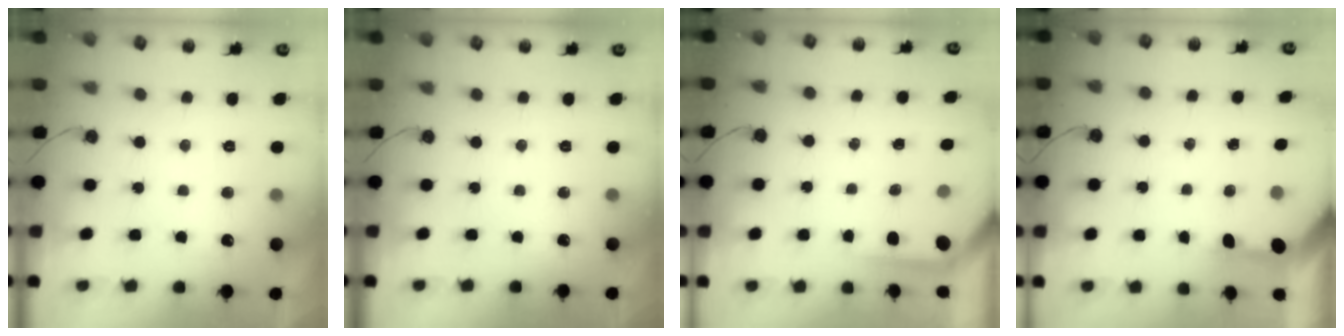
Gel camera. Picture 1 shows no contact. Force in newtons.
{"total": 0.0}
{"total": 3.4, "press": 3.4, "slide": 0.3}
{"total": 3.3, "press": 3.3, "slide": 0.3}